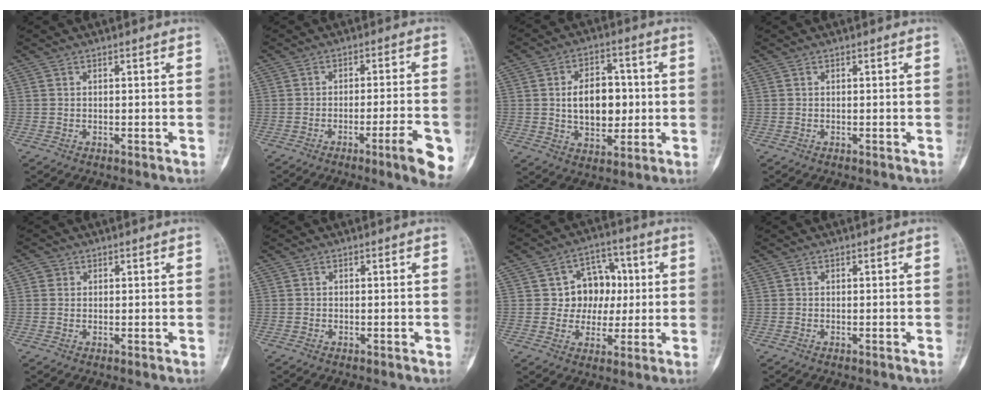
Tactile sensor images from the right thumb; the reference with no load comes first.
{"total": 9.2, "force": [-4.1, 0.9, 8.2], "torque": [-0.105, 0.007, -0.055]}
{"total": 11.5, "force": [0.3, 7.5, 8.7], "torque": [-0.098, 0.006, 0.008]}
{"total": 0.0}
{"total": 1.4, "force": [0.4, 1.4, 0.3], "torque": [0.005, 0.002, 0.003]}
{"total": 0.0}
{"total": 9.8, "force": [1.2, 8.3, 5.1], "torque": [-0.014, 0.011, 0.016]}
{"total": 0.0}